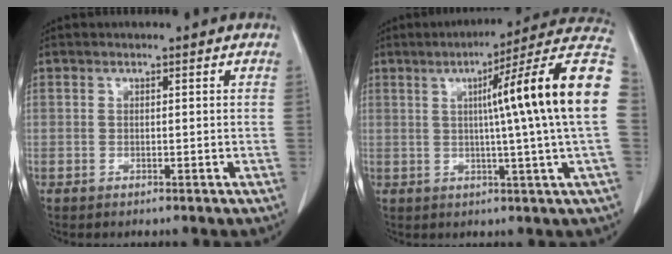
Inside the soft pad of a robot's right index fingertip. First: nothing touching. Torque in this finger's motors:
{"motor_torque": [1.86, 0.21, 0.90, 0.14]}